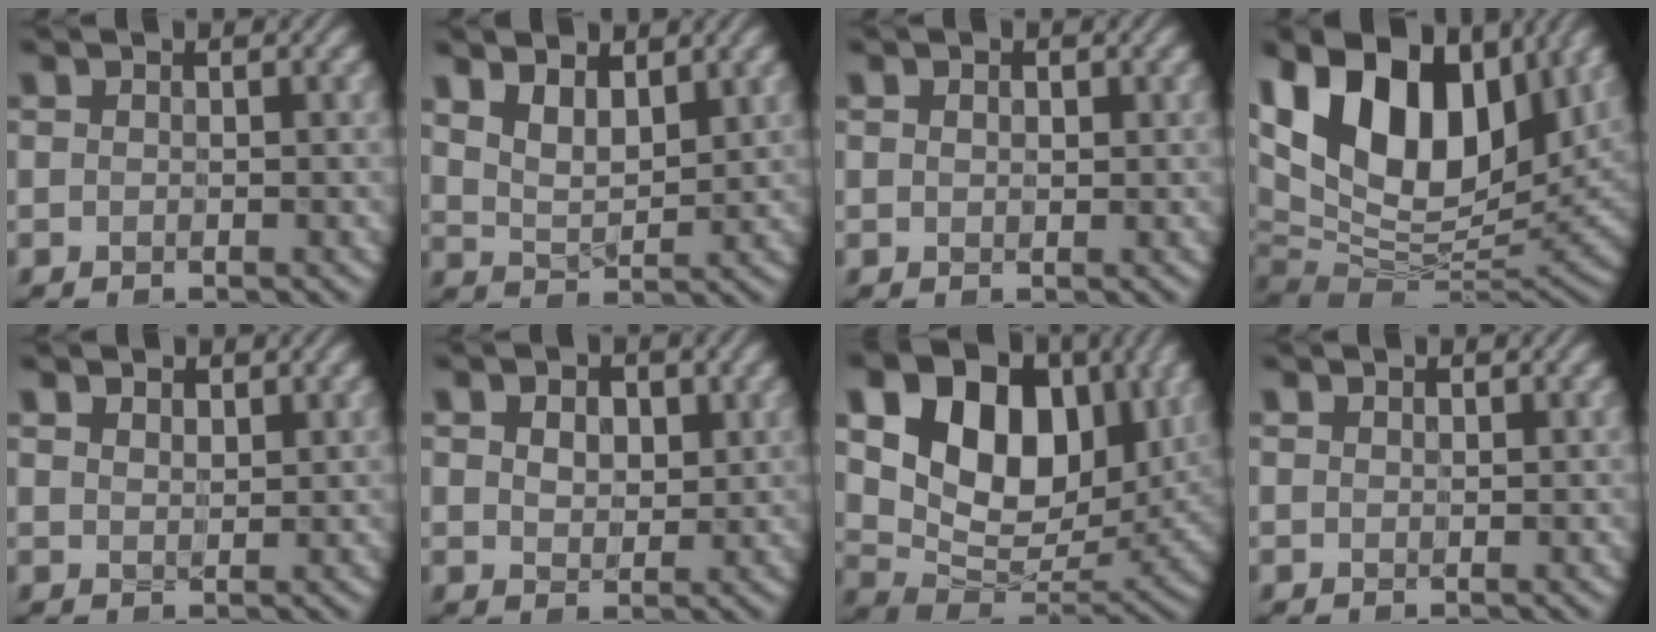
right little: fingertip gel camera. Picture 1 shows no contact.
{"total": 4.5, "force": [2.5, 2.3, 3.0], "torque": [-0.057, 0.007, 0.029]}
{"total": 0.9, "force": [0.3, 0.7, 0.5], "torque": [-0.008, 0.004, 0.003]}
{"total": 17.4, "force": [6.4, 10.6, 12.2], "torque": [-0.249, 0.039, 0.108]}
{"total": 2.3, "force": [1.5, 1.3, 1.2], "torque": [-0.027, 0.004, 0.022]}
{"total": 3.7, "force": [1.1, 2.6, 2.4], "torque": [-0.040, 0.010, 0.005]}
{"total": 15.3, "force": [5.3, 10.2, 10.1], "torque": [-0.178, 0.016, 0.089]}
{"total": 0.6, "force": [0.4, 0.4, 0.2], "torque": [-0.006, 0.003, 0.007]}